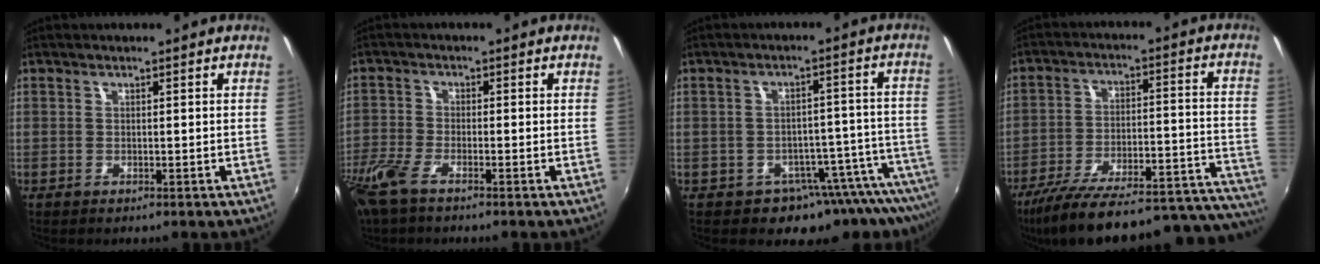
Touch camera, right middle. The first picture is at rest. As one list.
[{"total": 7.6, "force": [-5.5, 2.2, 4.7], "torque": [-0.123, -0.025, -0.114]}, {"total": 11.6, "force": [-9.5, 5.7, 3.6], "torque": [-0.048, 0.014, -0.106]}, {"total": 32.1, "force": [-27.9, 6.3, 14.5], "torque": [-0.205, -0.029, -0.375]}]